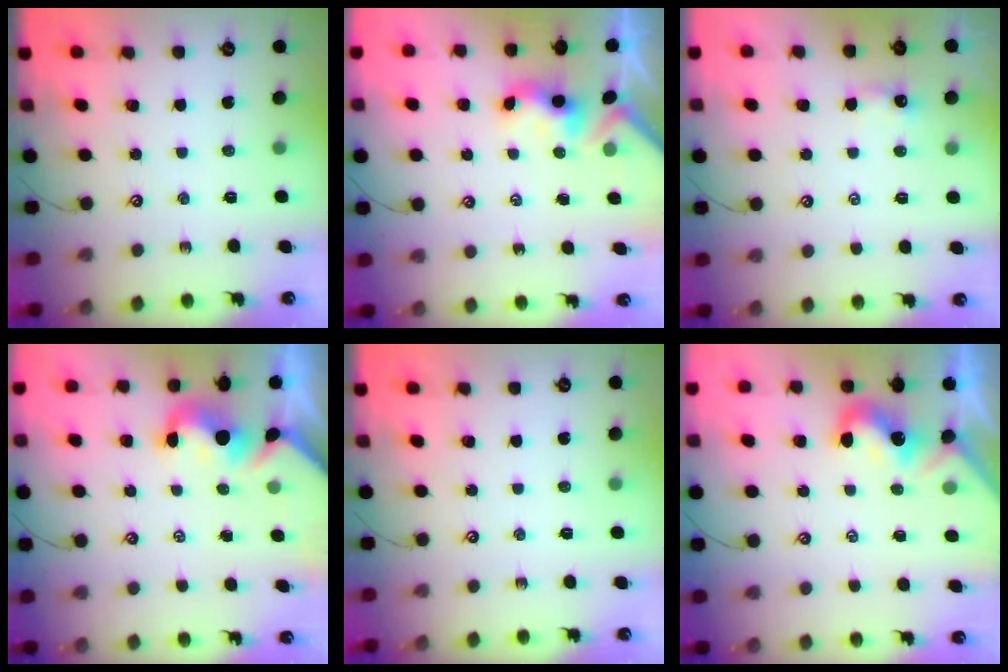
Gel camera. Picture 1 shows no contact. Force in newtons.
{"total": 3.0, "press": 3.0, "slide": 0.4}
{"total": 0.8, "press": 0.6, "slide": 0.5}
{"total": 1.4, "press": 1.2, "slide": 0.7}
{"total": 0.0}
{"total": 0.7, "press": 0.5, "slide": 0.4}